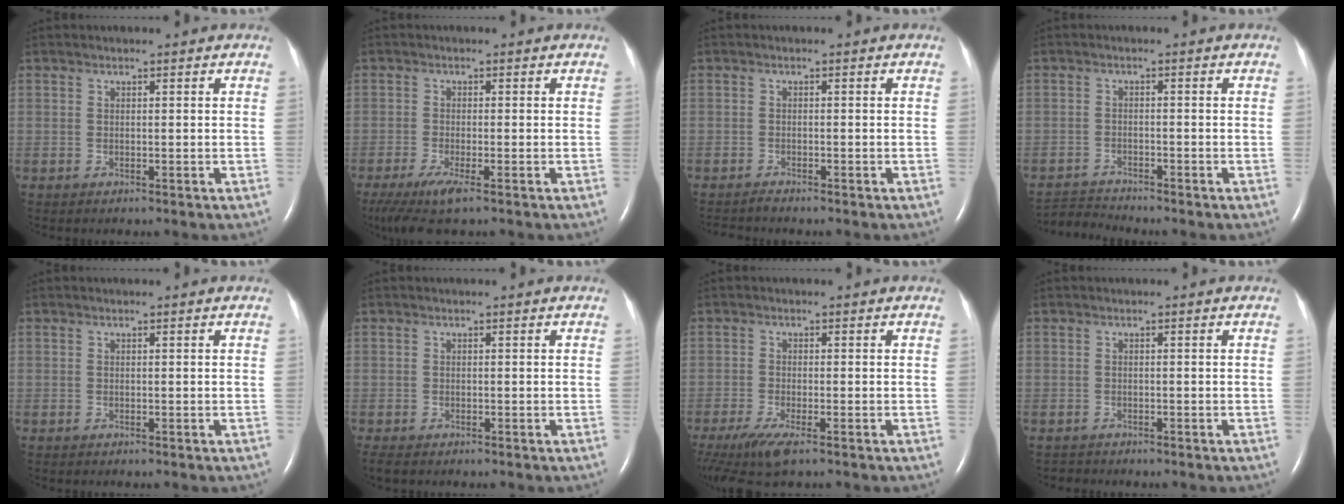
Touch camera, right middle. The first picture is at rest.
{"total": 5.2, "force": [-3.4, 0.6, 3.9], "torque": [-0.079, -0.018, -0.061]}
{"total": 1.2, "force": [-1.1, -0.4, -0.1], "torque": [-0.005, -0.006, -0.020]}
{"total": 3.5, "force": [-3.3, -0.9, -0.7], "torque": [0.008, -0.020, -0.059]}
{"total": 0.0}
{"total": 1.9, "force": [-1.5, 0.6, 1.0], "torque": [-0.023, -0.007, -0.022]}
{"total": 6.1, "force": [-4.1, 1.1, 4.4], "torque": [-0.087, -0.019, -0.072]}
{"total": 1.0, "force": [-0.9, 0.2, -0.4], "torque": [0.000, -0.004, -0.015]}